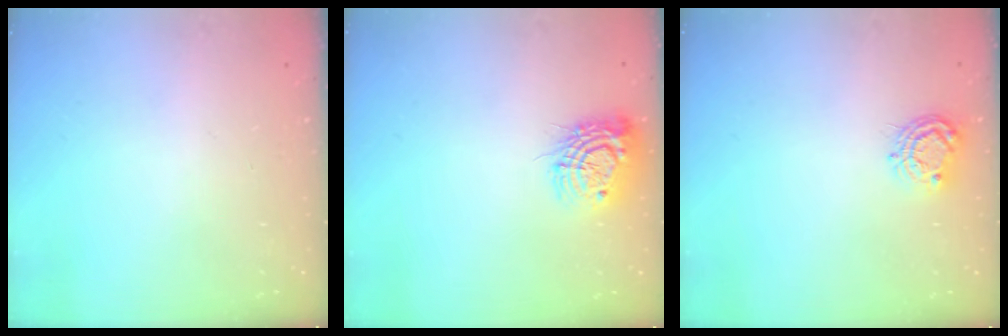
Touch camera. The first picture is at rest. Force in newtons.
{"total": 12.0, "press": 12.0, "slide": 0.8}
{"total": 7.6, "press": 7.6, "slide": 0.5}